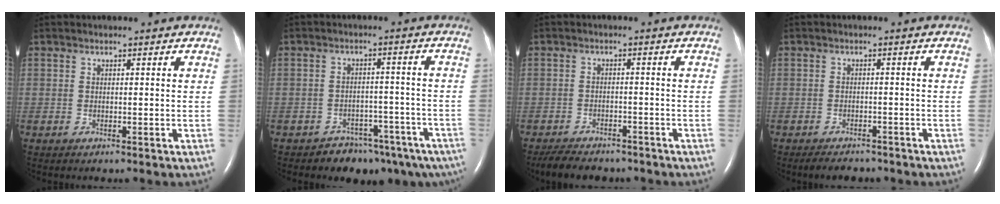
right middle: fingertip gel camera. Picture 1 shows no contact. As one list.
[{"total": 10.0, "force": [-7.9, 5.8, 2.0], "torque": [-0.003, 0.030, -0.094]}, {"total": 8.1, "force": [-7.0, 2.8, 3.0], "torque": [-0.050, -0.009, -0.101]}, {"total": 4.0, "force": [-3.5, 1.5, 1.4], "torque": [-0.025, -0.005, -0.046]}]